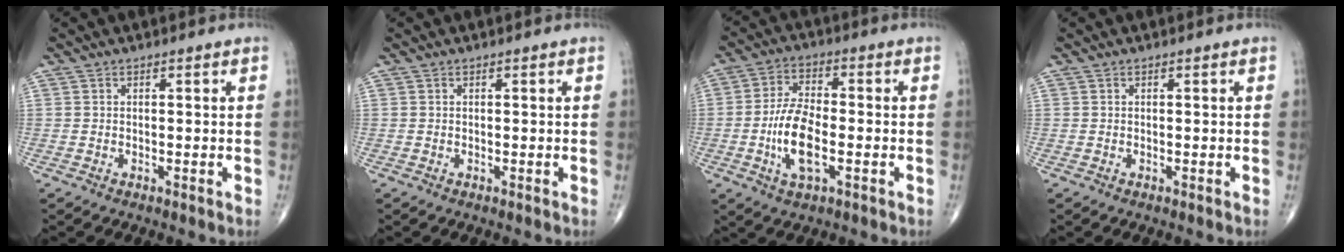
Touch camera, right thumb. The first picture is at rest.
{"total": 0.0}
{"total": 10.1, "force": [-2.4, 4.4, 8.8], "torque": [-0.173, 0.011, -0.048]}
{"total": 0.0}